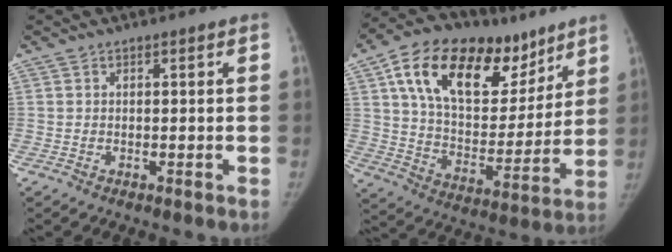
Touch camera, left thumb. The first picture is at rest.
{"total": 26.6, "force": [14.1, 14.9, 16.9], "torque": [-0.235, -0.016, 0.241]}